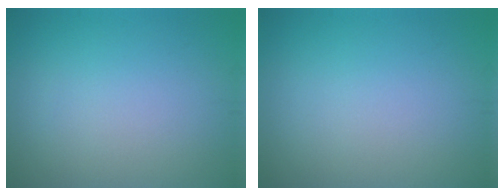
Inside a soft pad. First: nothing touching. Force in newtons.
{"total": 0.0}